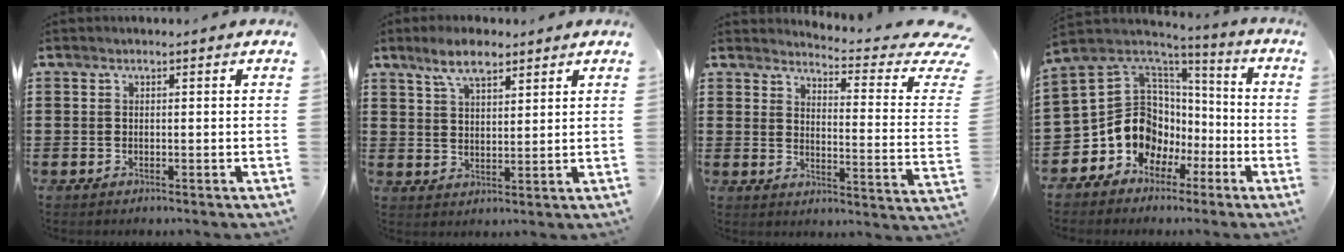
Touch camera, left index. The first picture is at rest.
{"total": 5.9, "force": [4.2, 2.2, 3.5], "torque": [-0.070, 0.000, 0.075]}
{"total": 4.0, "force": [3.4, -0.3, 2.0], "torque": [-0.036, -0.044, 0.047]}
{"total": 12.0, "force": [-3.0, 10.6, 4.8], "torque": [-0.128, -0.015, -0.049]}